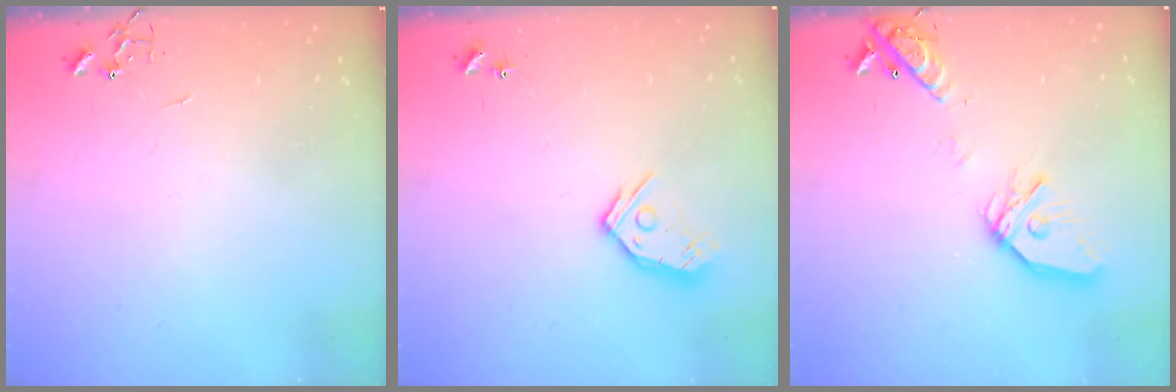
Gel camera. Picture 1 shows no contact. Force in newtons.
{"total": 11.0, "press": 10.9, "slide": 1.2}
{"total": 17.0, "press": 16.8, "slide": 2.6}